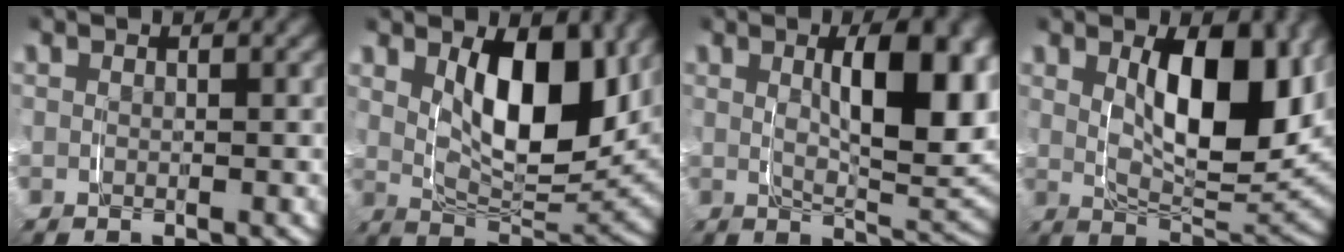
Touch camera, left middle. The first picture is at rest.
{"total": 9.6, "force": [2.7, 4.7, 8.0], "torque": [-0.127, -0.015, 0.041]}
{"total": 7.8, "force": [1.1, 2.6, 7.3], "torque": [-0.106, -0.004, 0.019]}
{"total": 9.2, "force": [1.9, 4.0, 8.1], "torque": [-0.123, -0.015, 0.032]}